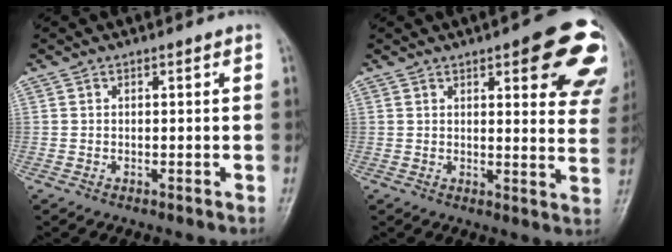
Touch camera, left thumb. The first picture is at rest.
{"total": 17.0, "force": [8.8, 5.5, 13.5], "torque": [-0.125, -0.031, 0.095]}